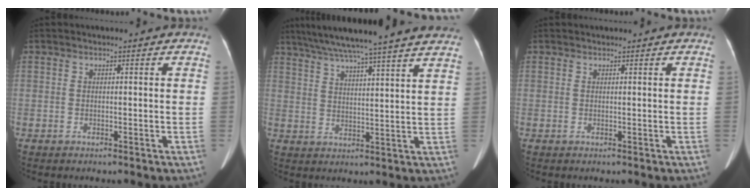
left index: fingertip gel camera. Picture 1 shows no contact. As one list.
[{"total": 22.5, "force": [19.6, -0.3, 11.1], "torque": [-0.191, 0.008, 0.262]}, {"total": 0.7, "force": [0.7, 0.0, 0.1], "torque": [-0.003, 0.011, 0.012]}]